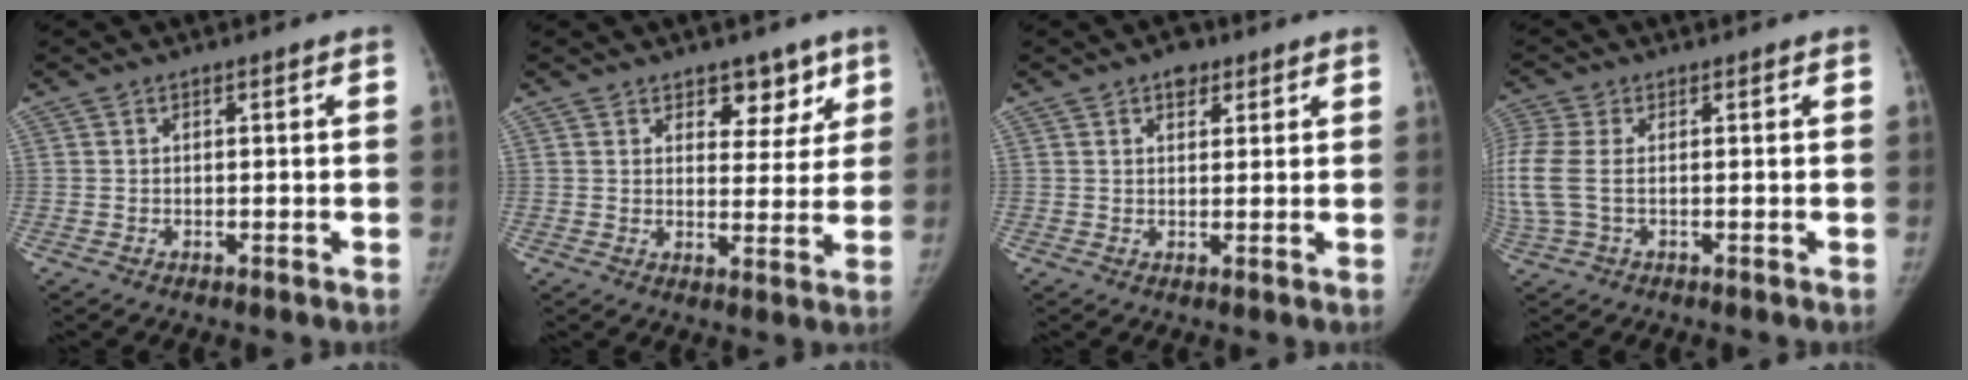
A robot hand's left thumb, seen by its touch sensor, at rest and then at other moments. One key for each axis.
{"total": 6.6, "fx": 4.3, "fy": 4.1, "fz": 3.0, "tx": 0.003, "ty": -0.024, "tz": 0.060}
{"total": 3.4, "fx": 2.1, "fy": 2.1, "fz": 1.7, "tx": -0.004, "ty": -0.007, "tz": 0.027}
{"total": 7.6, "fx": 0.2, "fy": 4.2, "fz": 6.3, "tx": -0.193, "ty": 0.008, "tz": 0.004}